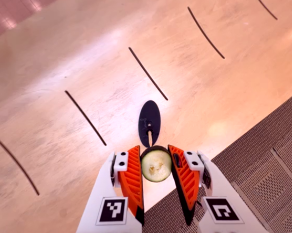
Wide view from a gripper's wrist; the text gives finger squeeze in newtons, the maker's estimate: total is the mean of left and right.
{"total": 8.3, "left": 8.4, "right": 8.3}